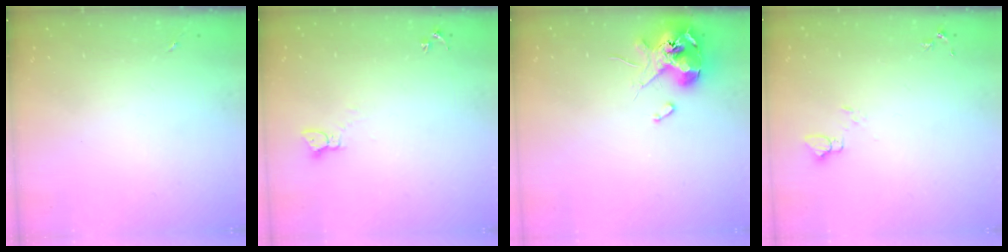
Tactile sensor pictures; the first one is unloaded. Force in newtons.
{"total": 2.3, "press": 2.3, "slide": 0.3}
{"total": 12.4, "press": 12.3, "slide": 1.8}
{"total": 3.9, "press": 3.9, "slide": 0.4}